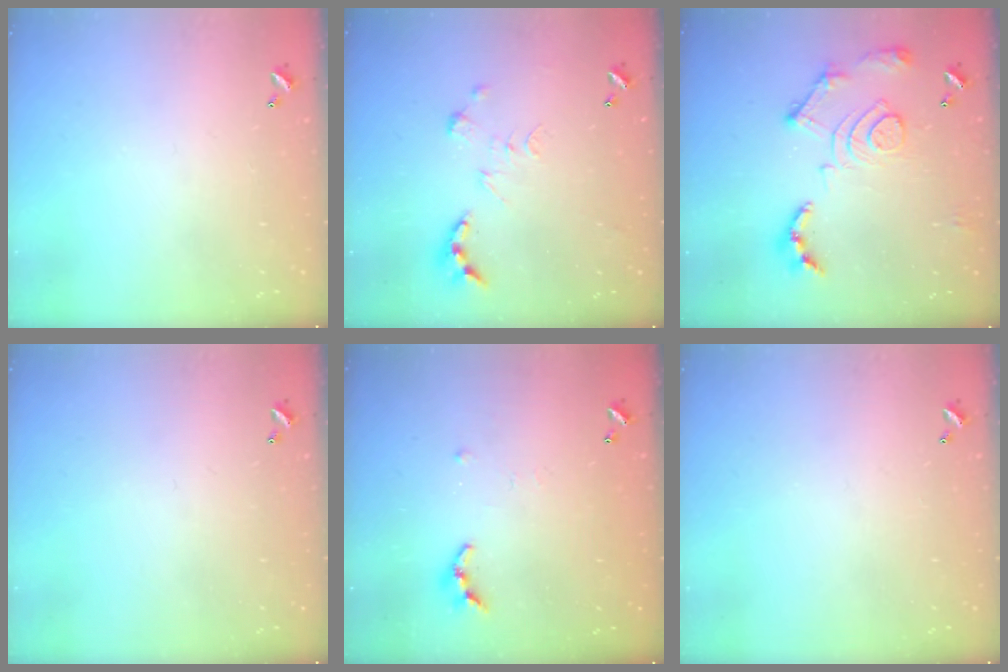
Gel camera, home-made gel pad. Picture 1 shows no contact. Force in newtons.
{"total": 0.0}
{"total": 16.8, "press": 16.7, "slide": 1.6}
{"total": 0.0}
{"total": 6.8, "press": 6.7, "slide": 0.5}
{"total": 0.0}